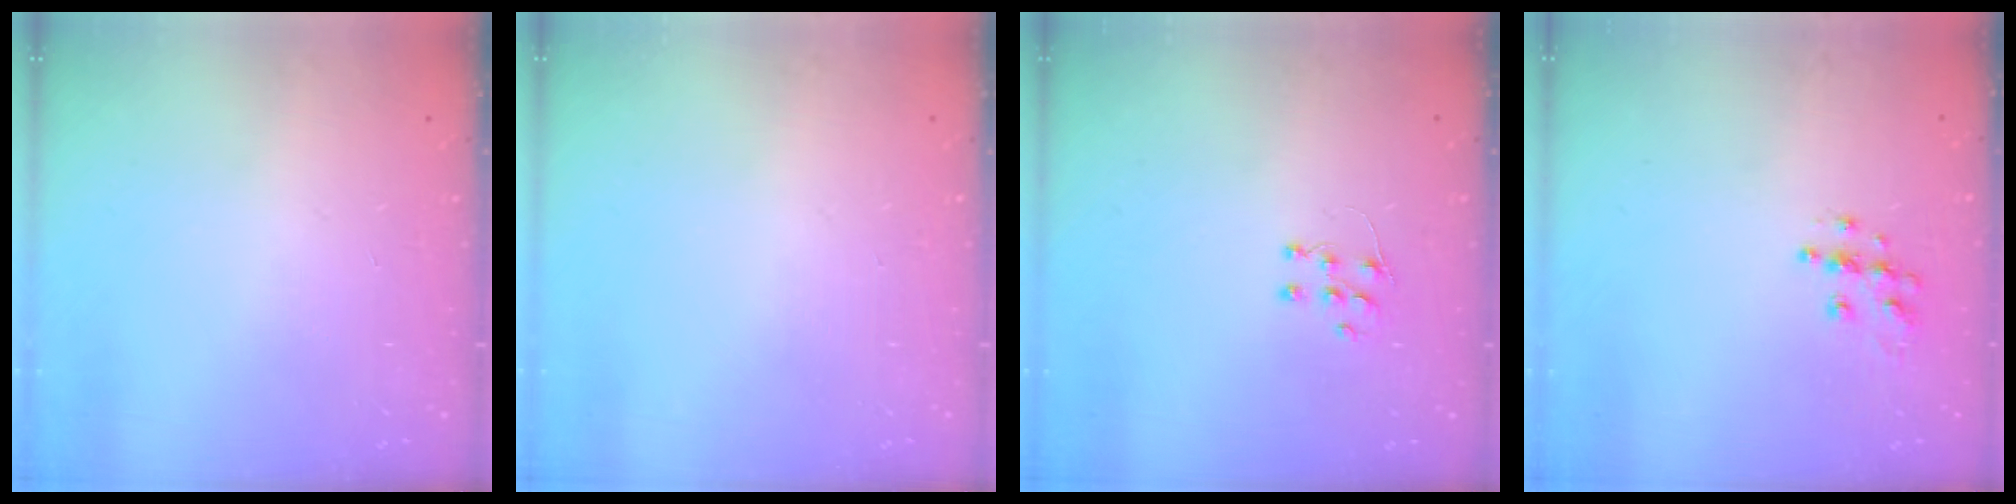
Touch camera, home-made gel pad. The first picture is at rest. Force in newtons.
{"total": 0.0}
{"total": 5.7, "press": 5.6, "slide": 0.4}
{"total": 7.8, "press": 7.8, "slide": 0.2}